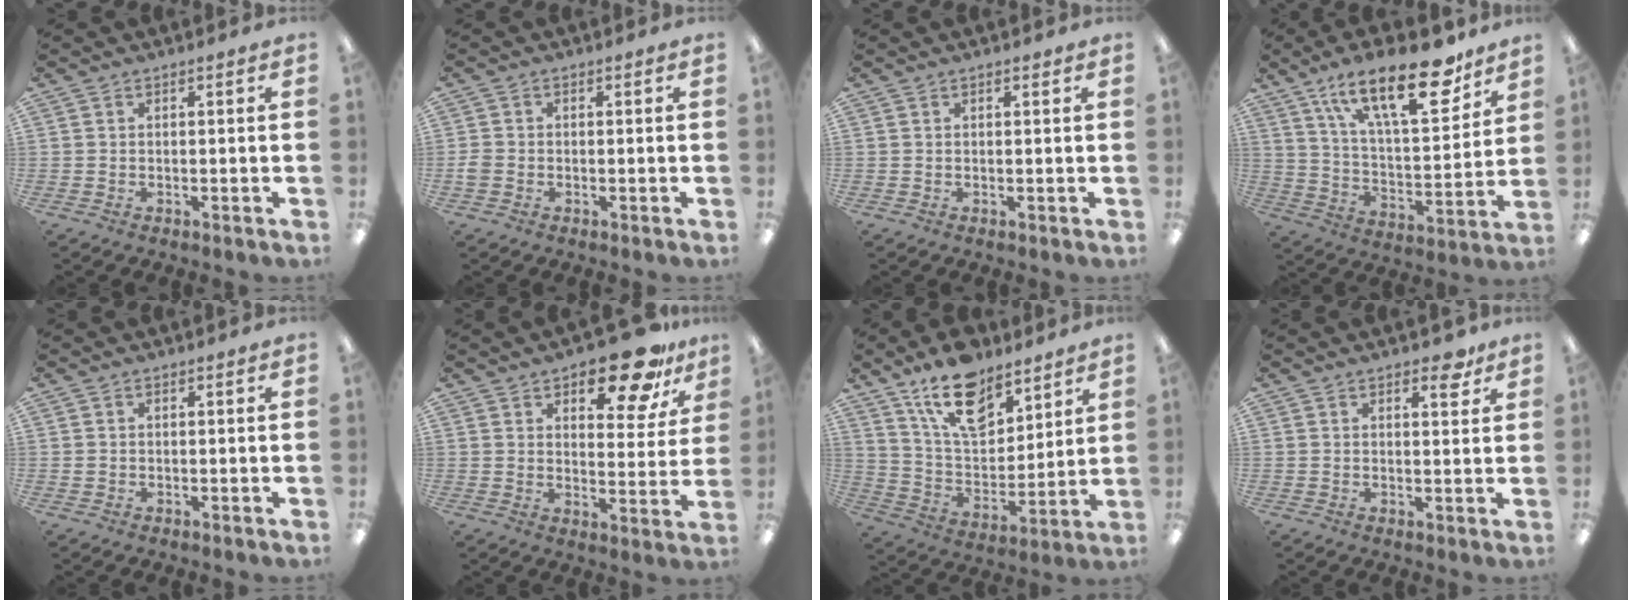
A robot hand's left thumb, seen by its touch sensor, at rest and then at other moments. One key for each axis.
{"total": 2.1, "fx": -0.7, "fy": 1.8, "fz": 0.9, "tx": -0.014, "ty": 0.005, "tz": -0.011}
{"total": 0.6, "fx": 0.5, "fy": 0.2, "fz": 0.3, "tx": 0.001, "ty": -0.001, "tz": 0.006}
{"total": 24.0, "fx": 15.3, "fy": 8.9, "fz": 16.2, "tx": -0.249, "ty": -0.083, "tz": 0.252}
{"total": 0.7, "fx": 0.2, "fy": 0.6, "fz": 0.3, "tx": -0.005, "ty": 0.004, "tz": 0.002}
{"total": 15.3, "fx": 11.1, "fy": 6.2, "fz": 8.5, "tx": -0.109, "ty": -0.066, "tz": 0.186}
{"total": 16.5, "fx": 11.8, "fy": 8.3, "fz": 8.1, "tx": -0.139, "ty": -0.063, "tz": 0.213}
{"total": 4.3, "fx": 3.0, "fy": 2.0, "fz": 2.4, "tx": -0.023, "ty": -0.011, "tz": 0.046}